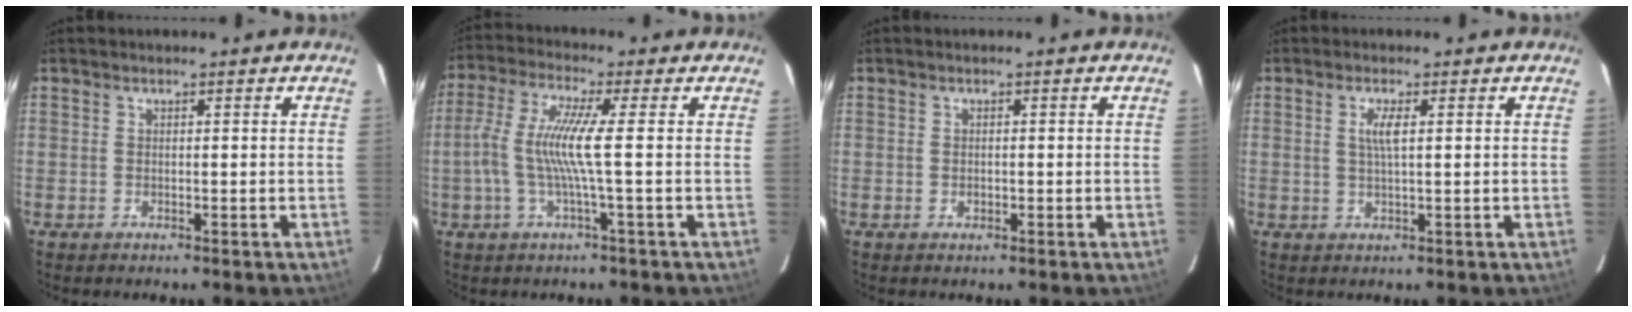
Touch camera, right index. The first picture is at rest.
{"total": 8.4, "force": [-1.1, -0.8, 8.3], "torque": [-0.175, 0.000, -0.019]}
{"total": 1.0, "force": [-0.2, 0.8, 0.6], "torque": [-0.009, 0.002, -0.003]}
{"total": 2.9, "force": [0.7, 0.3, 2.8], "torque": [-0.056, -0.001, 0.014]}